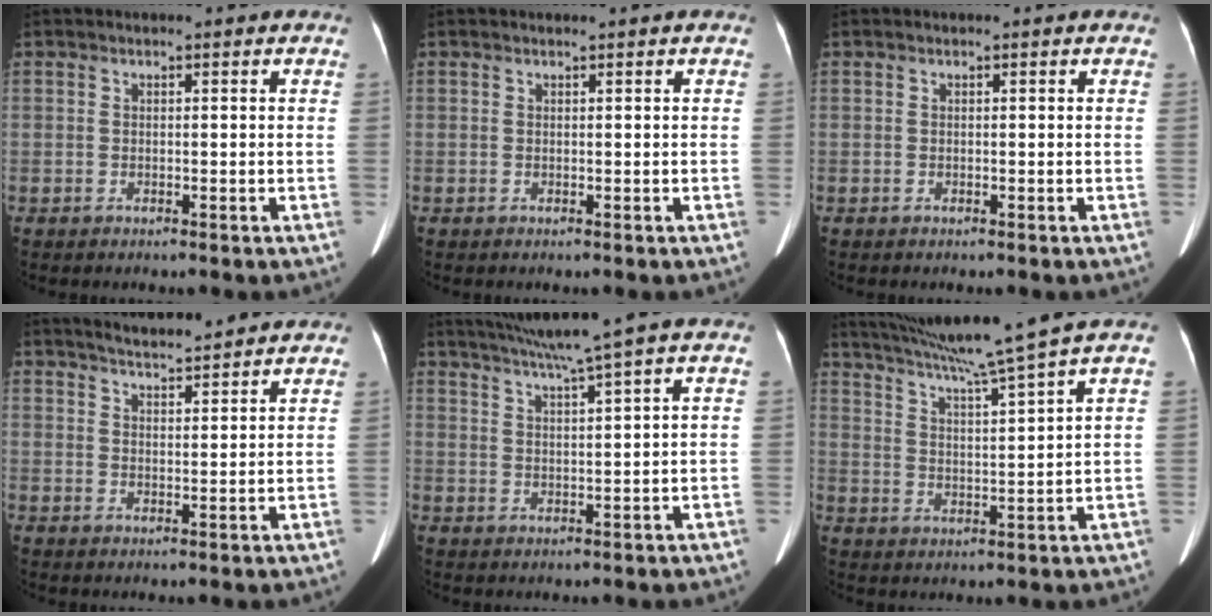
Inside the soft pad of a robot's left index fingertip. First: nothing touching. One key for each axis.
{"total": 0.0}
{"total": 0.0}
{"total": 7.0, "fx": 6.5, "fy": 1.0, "fz": 2.3, "tx": -0.041, "ty": 0.016, "tz": 0.099}
{"total": 7.7, "fx": 6.0, "fy": -2.0, "fz": 4.4, "tx": -0.074, "ty": 0.008, "tz": 0.101}
{"total": 12.4, "fx": 10.3, "fy": -3.1, "fz": 6.2, "tx": -0.108, "ty": -0.013, "tz": 0.170}